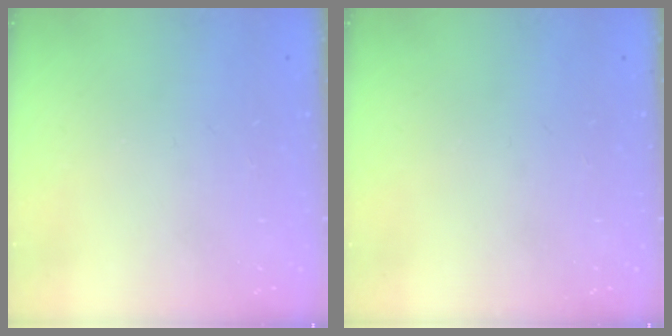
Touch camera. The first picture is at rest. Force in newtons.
{"total": 0.0}